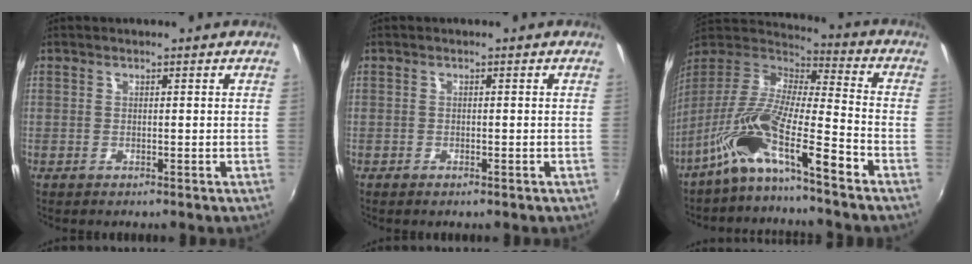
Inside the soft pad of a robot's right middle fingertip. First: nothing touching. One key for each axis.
{"total": 0.9, "fx": -0.7, "fy": 0.4, "fz": 0.5, "tx": -0.009, "ty": -0.004, "tz": -0.013}
{"total": 14.6, "fx": -10.0, "fy": 1.4, "fz": 10.6, "tx": -0.199, "ty": 0.002, "tz": -0.204}